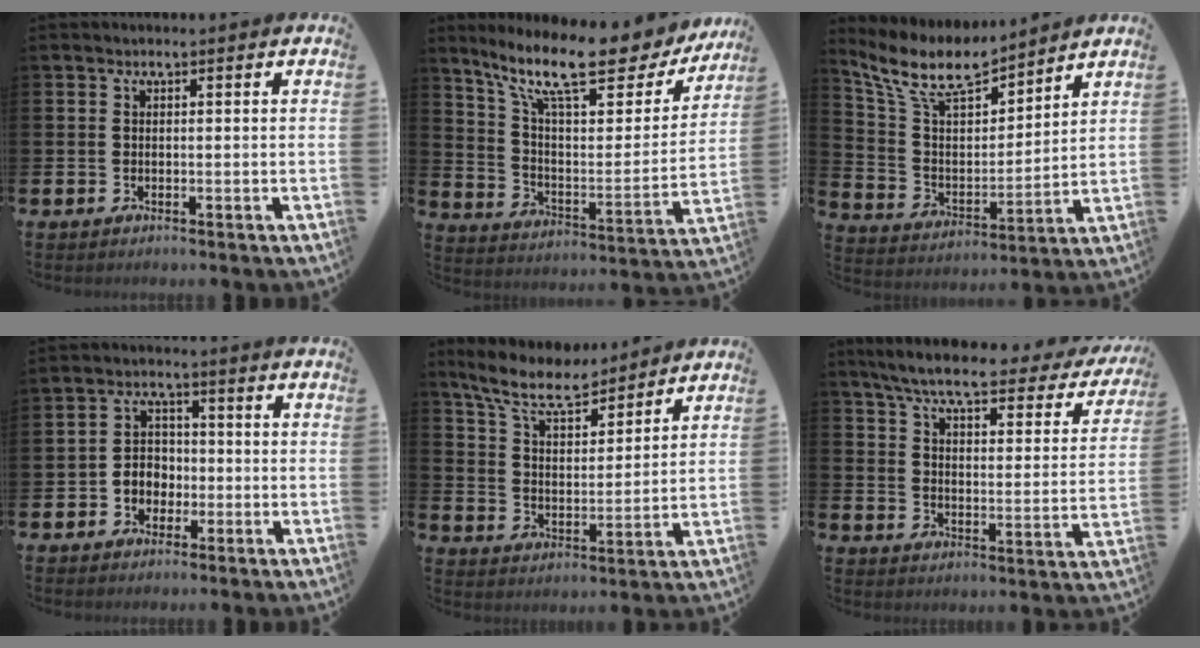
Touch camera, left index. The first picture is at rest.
{"total": 13.2, "force": [10.3, 3.3, 7.5], "torque": [-0.167, -0.063, 0.173]}
{"total": 9.3, "force": [8.2, 2.7, 3.4], "torque": [-0.111, -0.052, 0.147]}
{"total": 3.5, "force": [-1.3, 3.0, 1.1], "torque": [-0.029, 0.005, -0.034]}
{"total": 8.6, "force": [7.7, 2.2, 3.1], "torque": [-0.097, -0.039, 0.139]}
{"total": 6.5, "force": [5.5, 0.8, 3.4], "torque": [-0.094, -0.035, 0.087]}